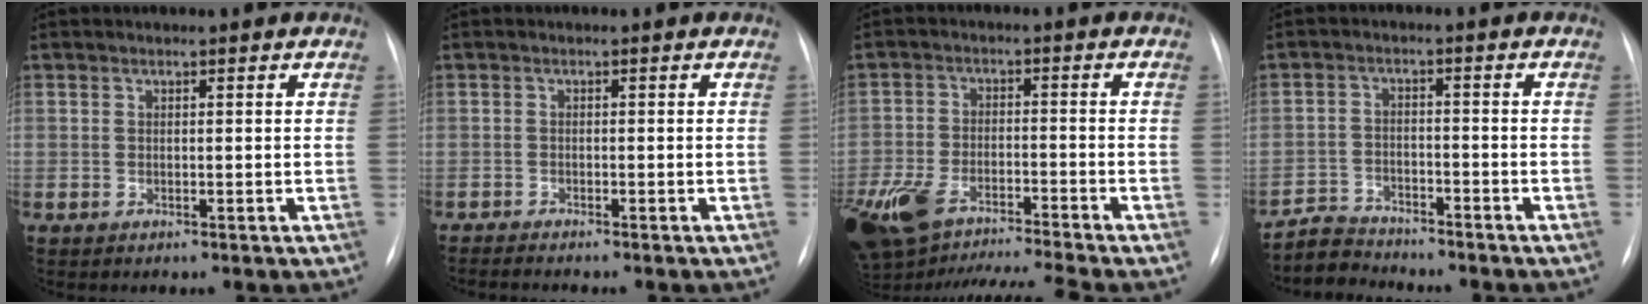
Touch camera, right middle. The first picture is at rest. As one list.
[{"total": 2.9, "force": [-2.6, -0.1, 1.3], "torque": [-0.020, -0.007, -0.039]}, {"total": 16.2, "force": [-12.9, 2.5, 9.4], "torque": [-0.215, 0.002, -0.223]}, {"total": 5.1, "force": [-5.0, 0.7, -0.5], "torque": [0.004, -0.011, -0.090]}]